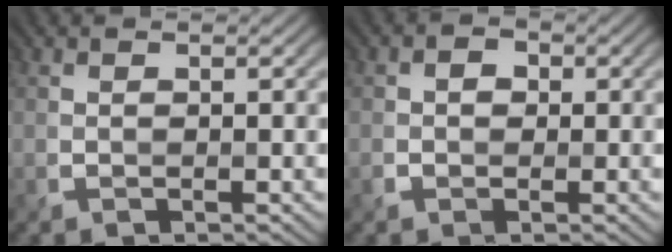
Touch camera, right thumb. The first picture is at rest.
{"total": 1.6, "force": [0.0, 1.5, 0.6], "torque": [-0.011, 0.003, -0.008]}